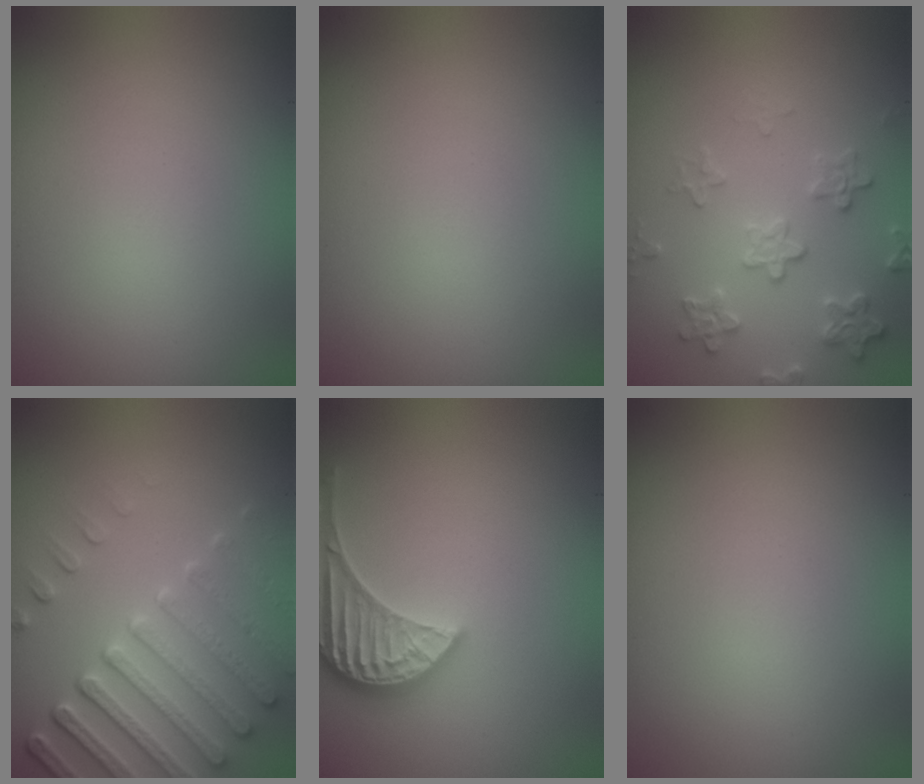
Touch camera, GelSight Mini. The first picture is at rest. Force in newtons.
{"total": 0.0}
{"total": 3.1, "press": 3.0, "slide": 0.5}
{"total": 6.9, "press": 5.3, "slide": 4.5}
{"total": 3.5, "press": 3.3, "slide": 1.0}
{"total": 0.0}